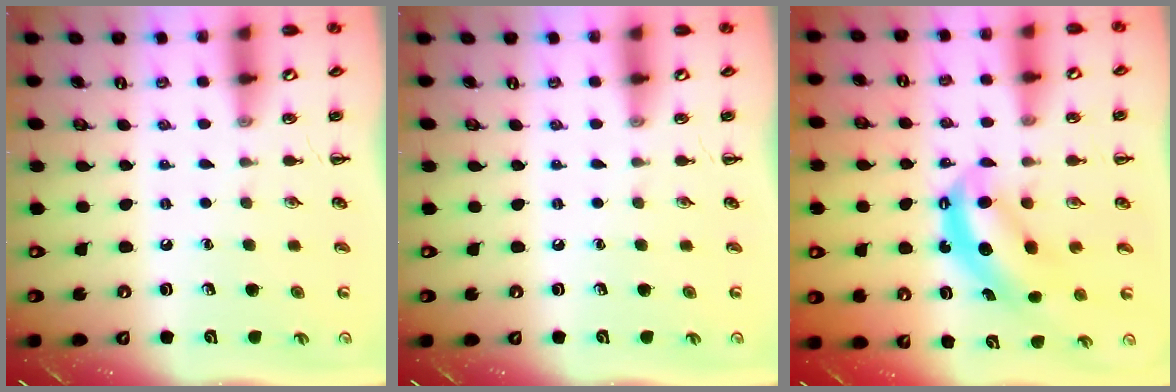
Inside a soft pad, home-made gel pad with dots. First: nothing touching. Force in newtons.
{"total": 0.0}
{"total": 6.1, "press": 6.0, "slide": 1.3}